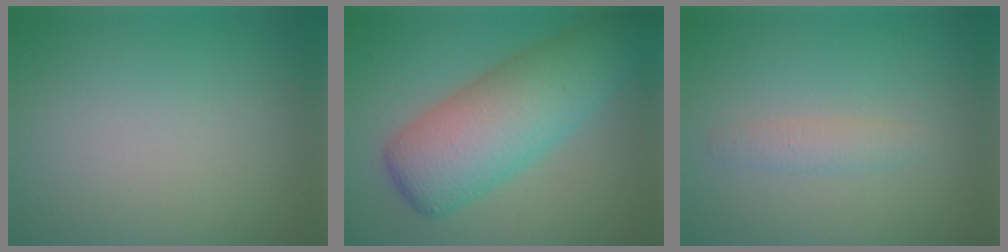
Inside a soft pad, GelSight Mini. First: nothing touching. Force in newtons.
{"total": 8.9, "press": 8.9, "slide": 0.2}
{"total": 1.5, "press": 1.5, "slide": 0.0}